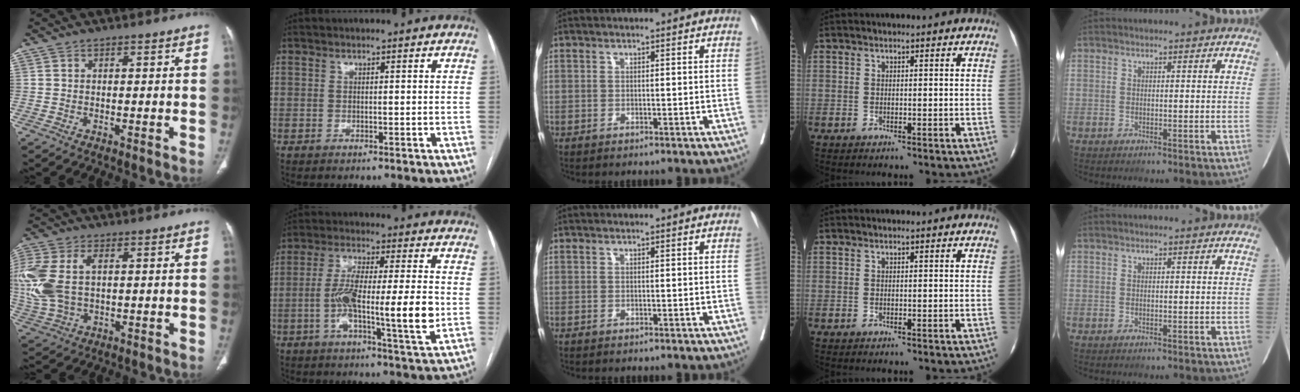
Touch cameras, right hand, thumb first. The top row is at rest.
{"thumb": {"total": 15.3, "force": [1.8, 9.5, 11.9], "torque": [-0.306, 0.008, 0.043]}, "index": {"total": 13.8, "force": [-2.2, 1.3, 13.6], "torque": [-0.240, 0.001, -0.042]}}